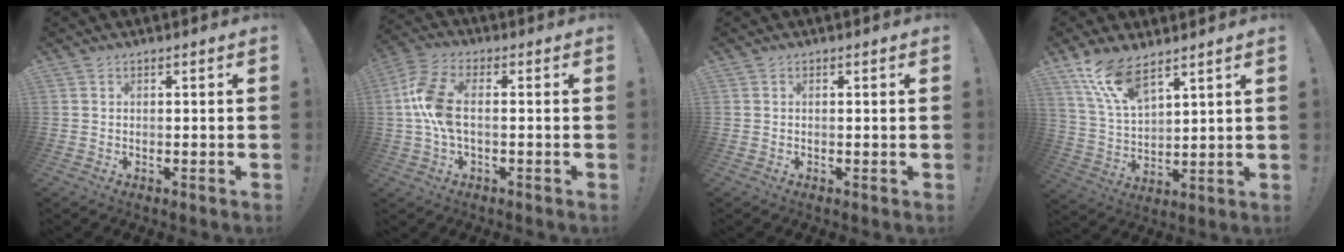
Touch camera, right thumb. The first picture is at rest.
{"total": 10.7, "force": [-0.1, 5.2, 9.3], "torque": [-0.201, 0.003, 0.001]}
{"total": 0.0}
{"total": 11.9, "force": [9.1, 3.8, 6.7], "torque": [-0.141, -0.048, 0.172]}